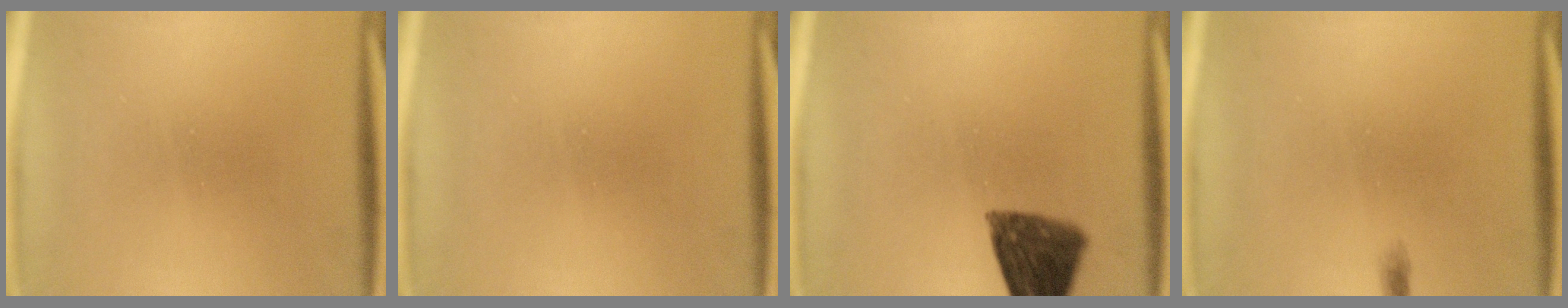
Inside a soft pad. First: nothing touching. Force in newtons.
{"total": 0.0}
{"total": 11.4}
{"total": 0.6}